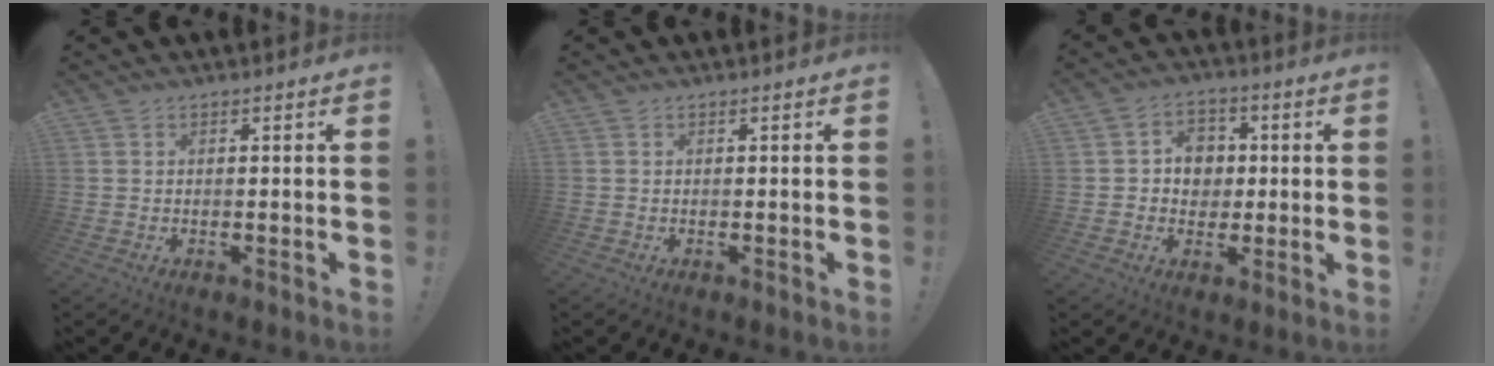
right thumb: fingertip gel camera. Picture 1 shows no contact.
{"total": 0.0}
{"total": 8.0, "force": [0.7, 7.2, 3.4], "torque": [-0.043, 0.002, 0.017]}